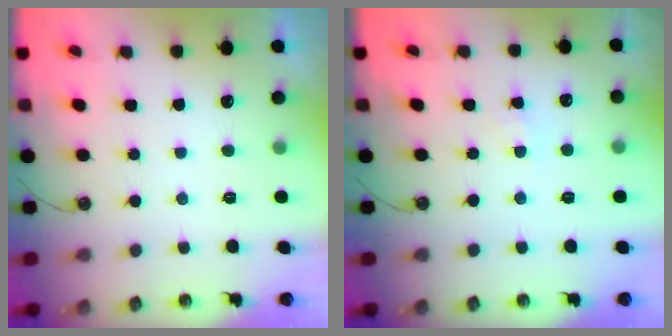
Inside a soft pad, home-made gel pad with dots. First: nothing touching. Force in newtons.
{"total": 4.7, "press": 4.6, "slide": 0.7}